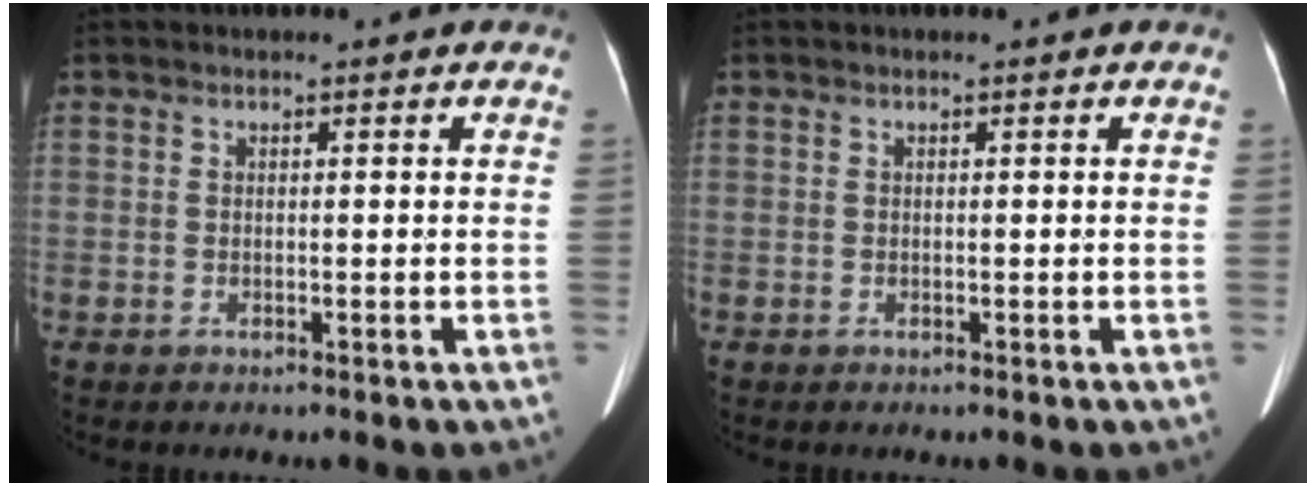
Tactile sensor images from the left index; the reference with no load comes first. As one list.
[{"total": 0.0}]